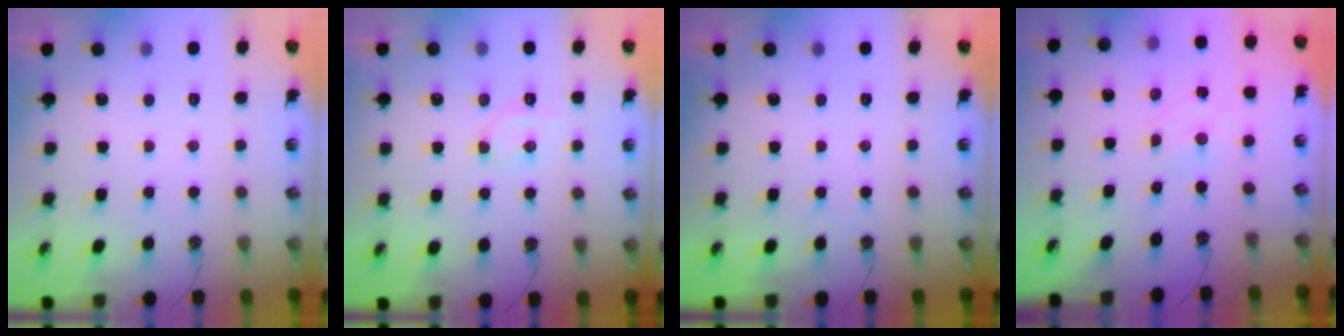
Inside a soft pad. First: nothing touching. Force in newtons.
{"total": 4.7, "press": 4.5, "slide": 1.3}
{"total": 0.0}
{"total": 2.3, "press": 2.3, "slide": 0.4}